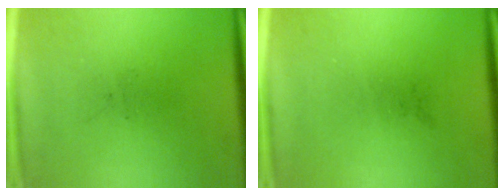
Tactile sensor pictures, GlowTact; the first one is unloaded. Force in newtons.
{"total": 0.0}